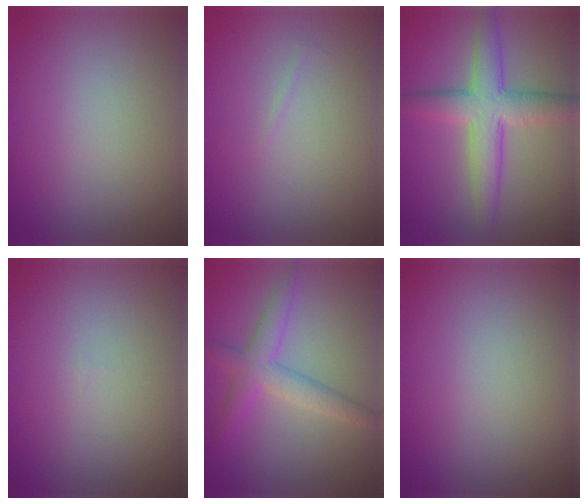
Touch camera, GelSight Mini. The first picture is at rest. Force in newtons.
{"total": 0.8, "press": 0.8, "slide": 0.2}
{"total": 5.9, "press": 5.9, "slide": 0.1}
{"total": 0.0}
{"total": 3.9, "press": 3.9, "slide": 0.1}
{"total": 0.0}